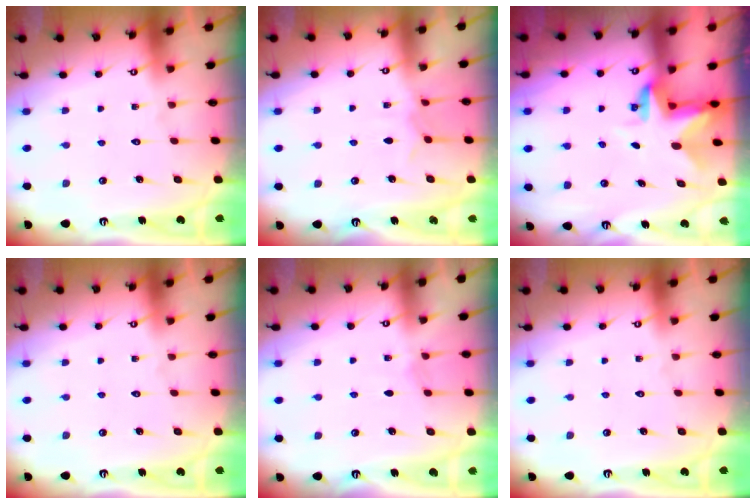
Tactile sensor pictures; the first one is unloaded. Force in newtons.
{"total": 4.7, "press": 4.7, "slide": 0.7}
{"total": 3.2, "press": 3.2, "slide": 0.5}
{"total": 0.0}
{"total": 2.9, "press": 2.9, "slide": 0.4}
{"total": 0.0}